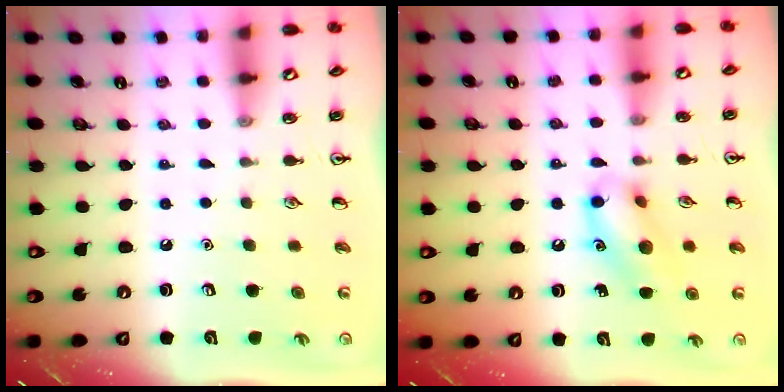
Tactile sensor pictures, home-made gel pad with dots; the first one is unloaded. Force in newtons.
{"total": 12.1, "press": 12.0, "slide": 1.8}